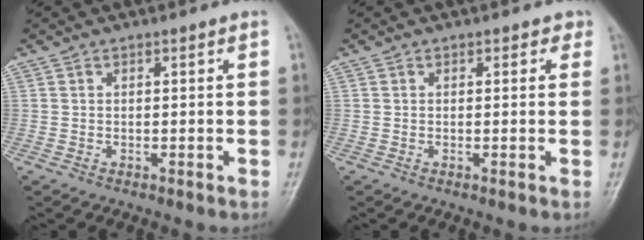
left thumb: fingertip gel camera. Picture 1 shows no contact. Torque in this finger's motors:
{"motor_torque": [-0.13, -0.02, -0.12, -0.04, 0.01]}